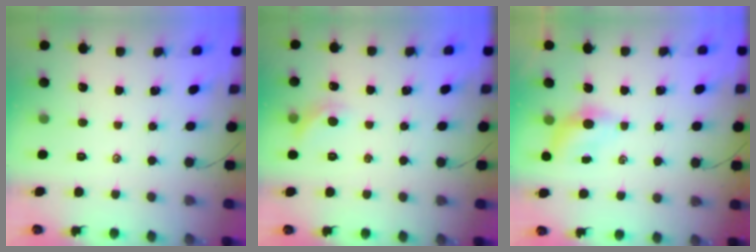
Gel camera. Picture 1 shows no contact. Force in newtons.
{"total": 6.4, "press": 6.3, "slide": 1.4}
{"total": 3.8, "press": 3.7, "slide": 0.8}